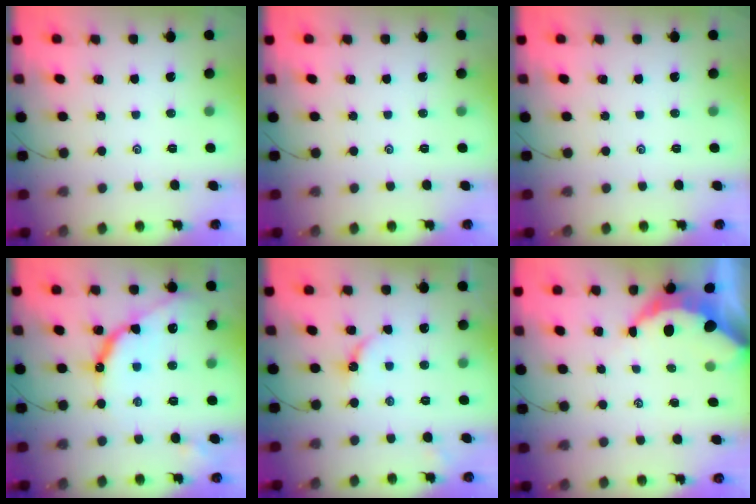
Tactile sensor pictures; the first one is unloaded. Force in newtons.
{"total": 0.0}
{"total": 0.0}
{"total": 12.9, "press": 12.8, "slide": 0.8}
{"total": 4.1, "press": 4.1, "slide": 0.4}
{"total": 6.6, "press": 6.6, "slide": 0.7}